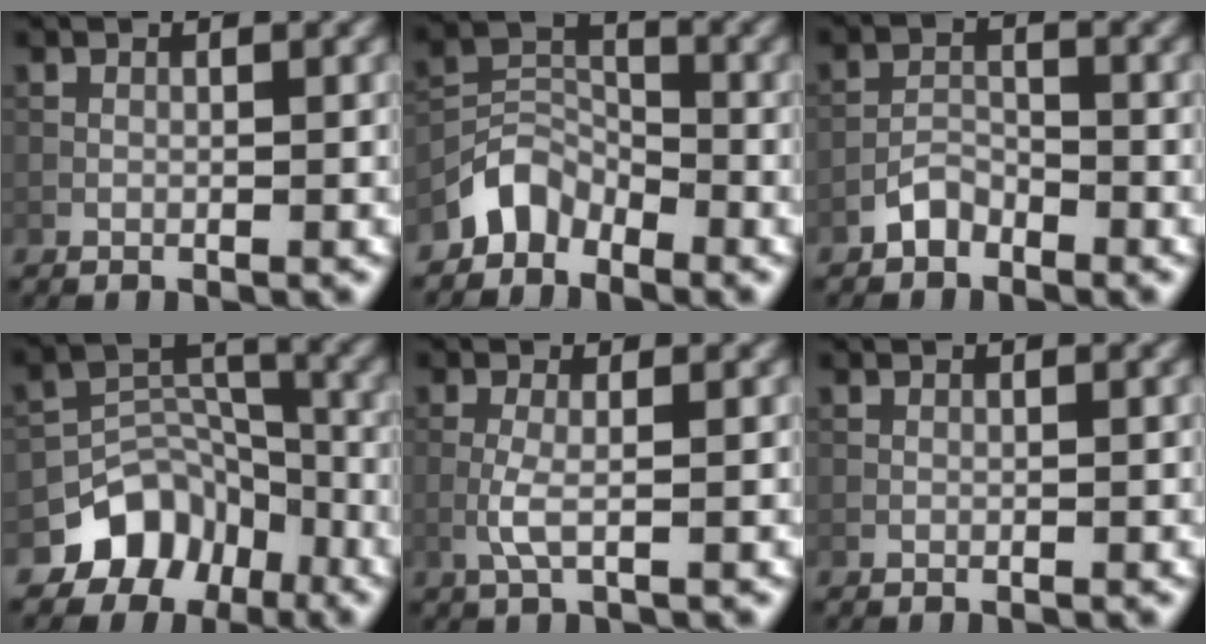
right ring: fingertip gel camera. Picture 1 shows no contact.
{"total": 3.6, "force": [-2.9, 2.0, 0.9], "torque": [-0.012, 0.012, -0.066]}
{"total": 2.1, "force": [-1.7, 1.0, 0.7], "torque": [-0.010, 0.011, -0.036]}
{"total": 6.5, "force": [-4.1, 4.7, 1.9], "torque": [-0.009, 0.002, -0.071]}
{"total": 1.9, "force": [-0.5, 0.3, 1.8], "torque": [-0.041, 0.002, -0.016]}
{"total": 0.0}